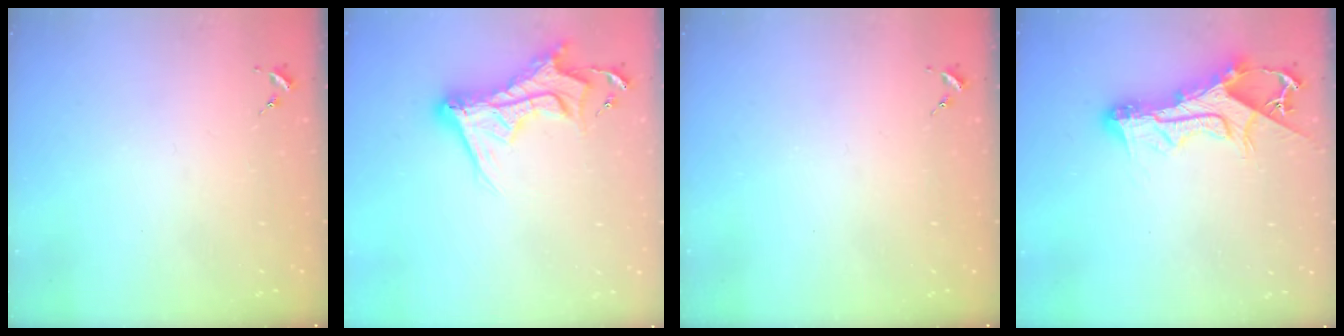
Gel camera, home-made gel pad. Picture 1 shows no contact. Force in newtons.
{"total": 16.2, "press": 16.1, "slide": 1.7}
{"total": 0.0}
{"total": 13.0, "press": 12.9, "slide": 1.2}